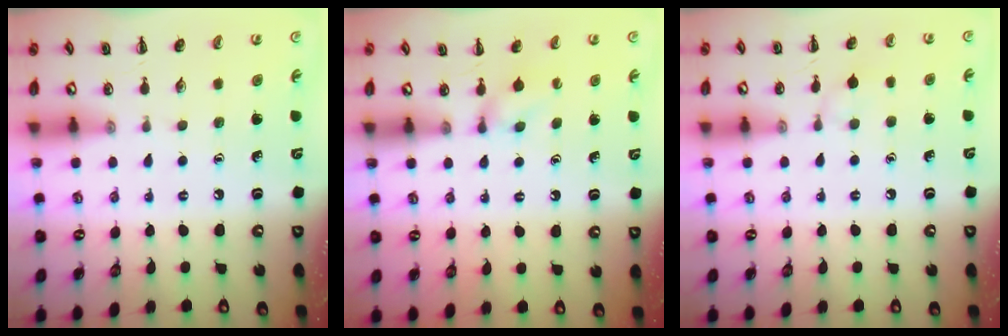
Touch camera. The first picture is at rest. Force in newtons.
{"total": 3.6, "press": 3.4, "slide": 1.1}
{"total": 4.9, "press": 4.6, "slide": 1.8}